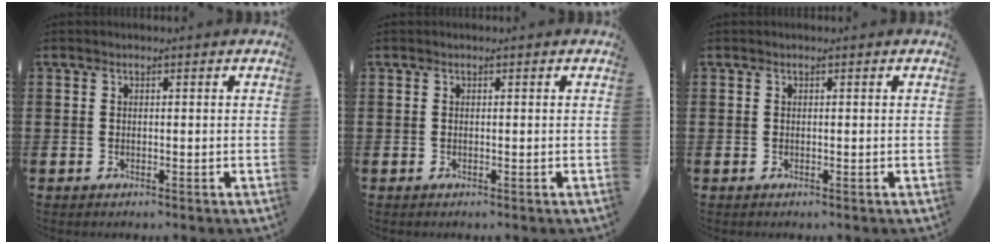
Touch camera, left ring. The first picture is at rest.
{"total": 0.0}
{"total": 0.0}